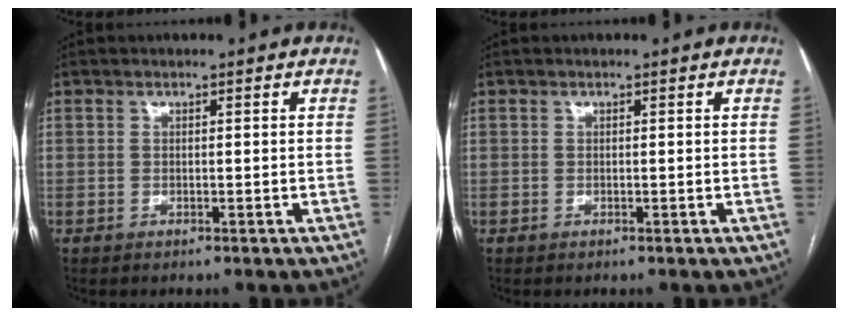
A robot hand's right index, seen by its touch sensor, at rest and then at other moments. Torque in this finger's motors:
{"motor_torque": [0.00, 0.00, 0.00, 0.01]}